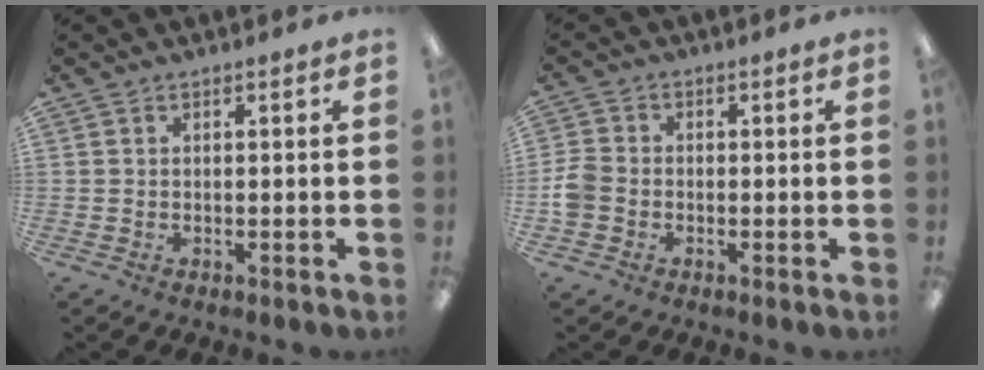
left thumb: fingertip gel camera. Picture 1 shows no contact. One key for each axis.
{"total": 4.3, "fx": -1.2, "fy": 3.6, "fz": 2.1, "tx": -0.039, "ty": 0.011, "tz": -0.020}